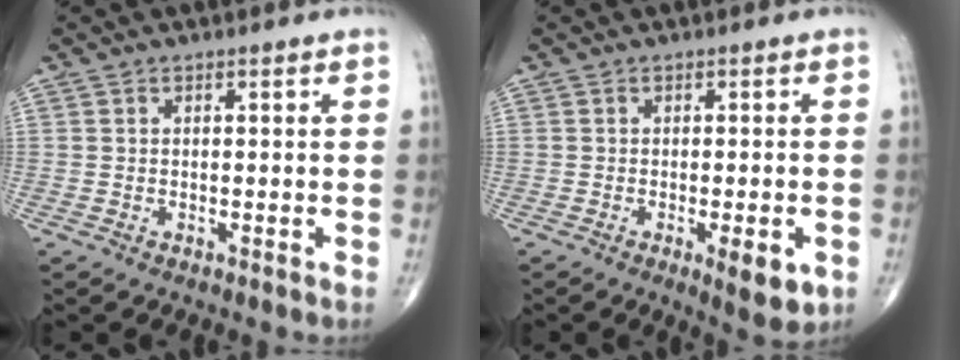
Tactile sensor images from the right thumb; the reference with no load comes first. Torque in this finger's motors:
{"motor_torque": [0.98, 0.77, -0.11, -0.35, 0.13]}